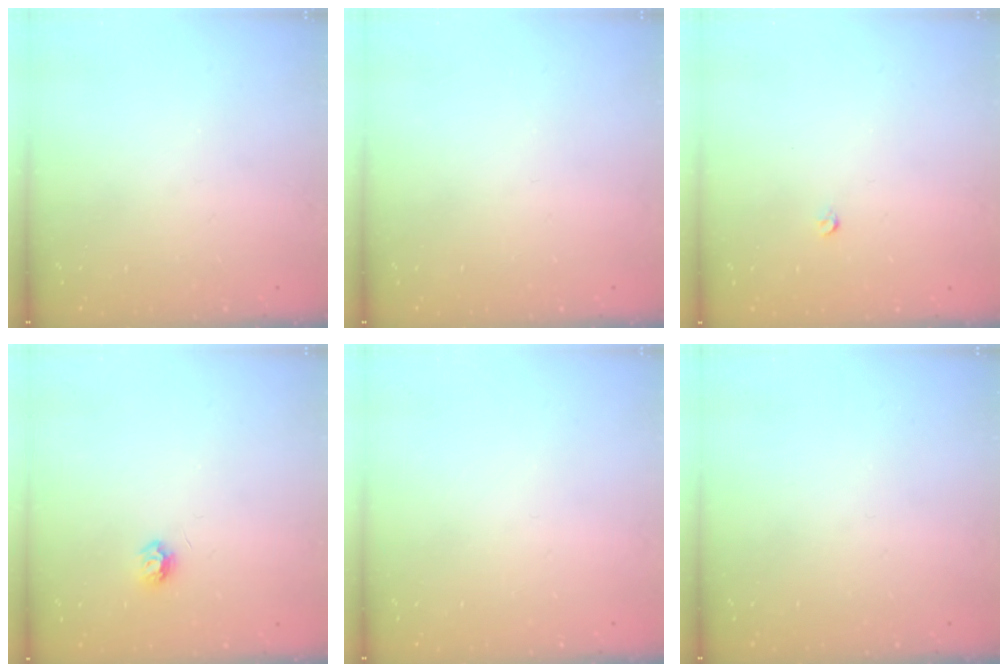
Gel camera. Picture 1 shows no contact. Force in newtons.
{"total": 0.0}
{"total": 2.6, "press": 2.5, "slide": 0.4}
{"total": 4.7, "press": 4.7, "slide": 0.5}
{"total": 0.0}
{"total": 0.0}